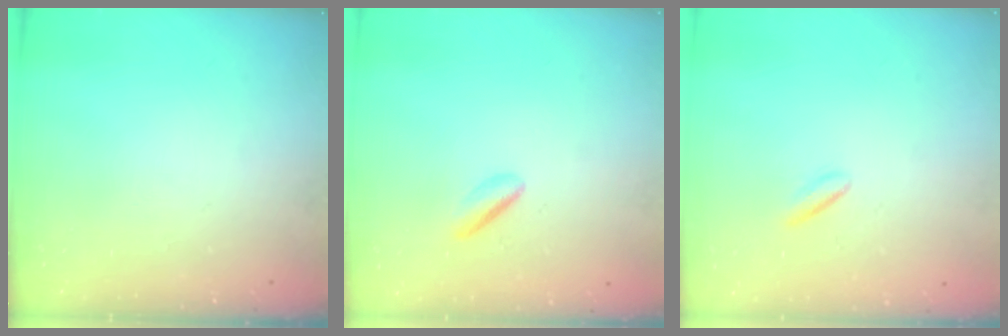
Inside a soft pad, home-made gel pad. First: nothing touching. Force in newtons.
{"total": 2.6, "press": 2.4, "slide": 0.9}
{"total": 2.2, "press": 2.1, "slide": 0.8}